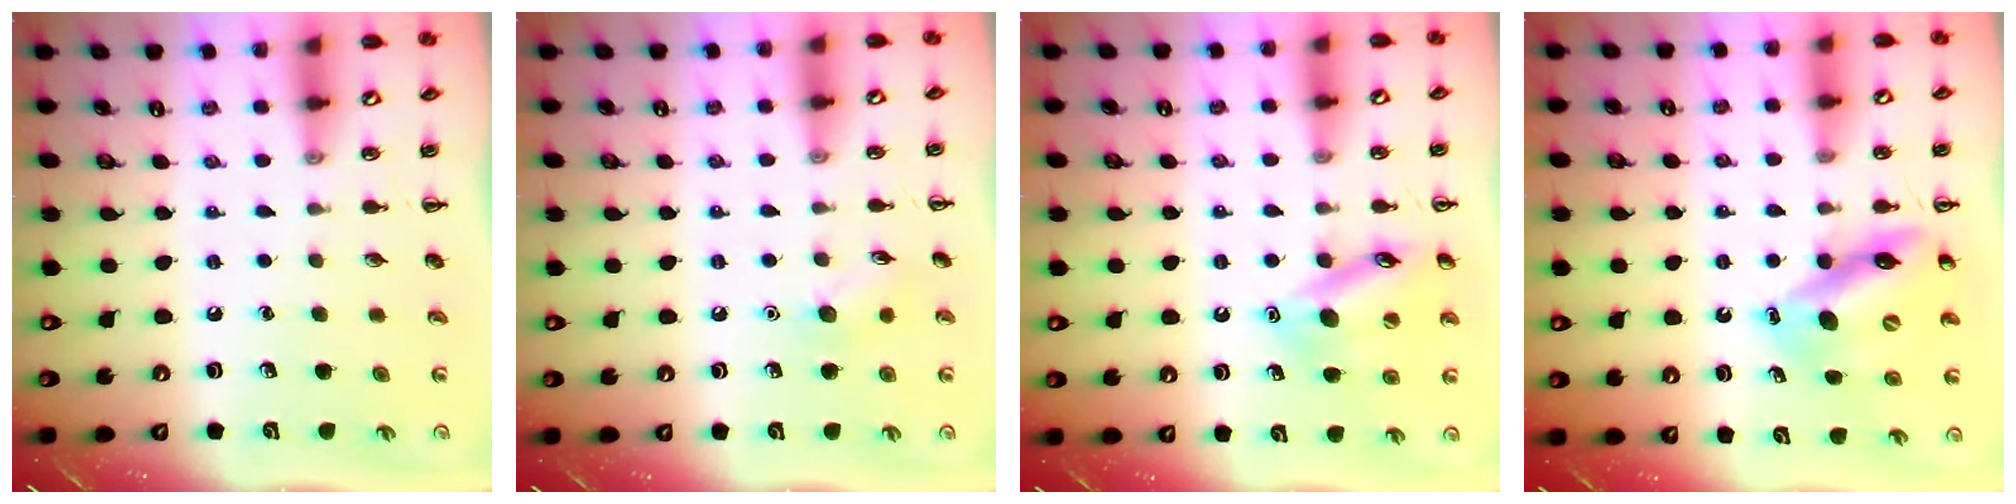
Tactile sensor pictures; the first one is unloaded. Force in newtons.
{"total": 8.0, "press": 7.7, "slide": 2.1}
{"total": 13.8, "press": 13.8, "slide": 1.5}
{"total": 12.3, "press": 11.7, "slide": 3.7}